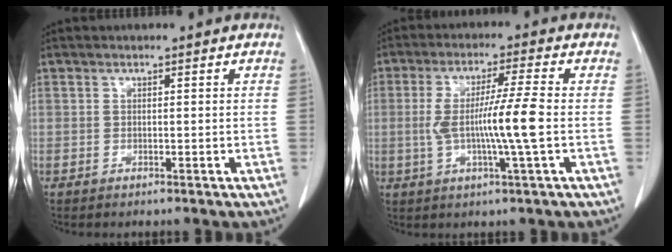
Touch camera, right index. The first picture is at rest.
{"total": 9.4, "force": [-0.9, -0.7, 9.3], "torque": [-0.178, -0.001, -0.018]}